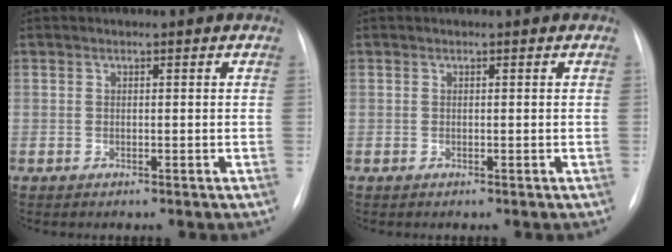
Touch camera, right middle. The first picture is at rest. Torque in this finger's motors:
{"motor_torque": [-0.22, -0.05, 0.00, 0.01]}